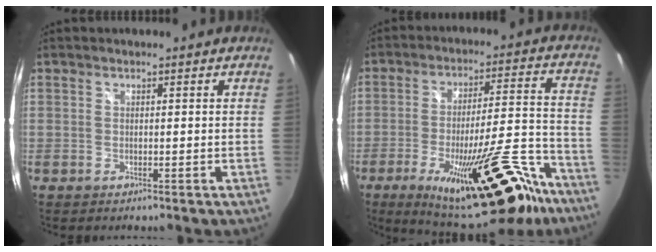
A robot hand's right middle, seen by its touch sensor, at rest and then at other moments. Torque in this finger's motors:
{"motor_torque": [1.13, -1.01, 0.91, 0.21]}